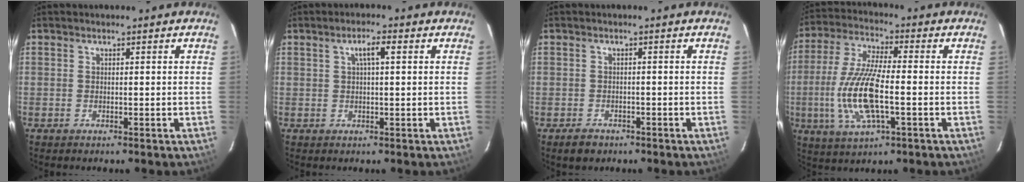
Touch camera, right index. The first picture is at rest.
{"total": 3.0, "force": [1.1, 0.2, 2.8], "torque": [-0.054, 0.008, 0.020]}
{"total": 2.7, "force": [-1.7, 2.0, 0.7], "torque": [-0.019, 0.000, -0.026]}
{"total": 14.4, "force": [-2.7, 4.2, 13.5], "torque": [-0.285, -0.006, -0.054]}